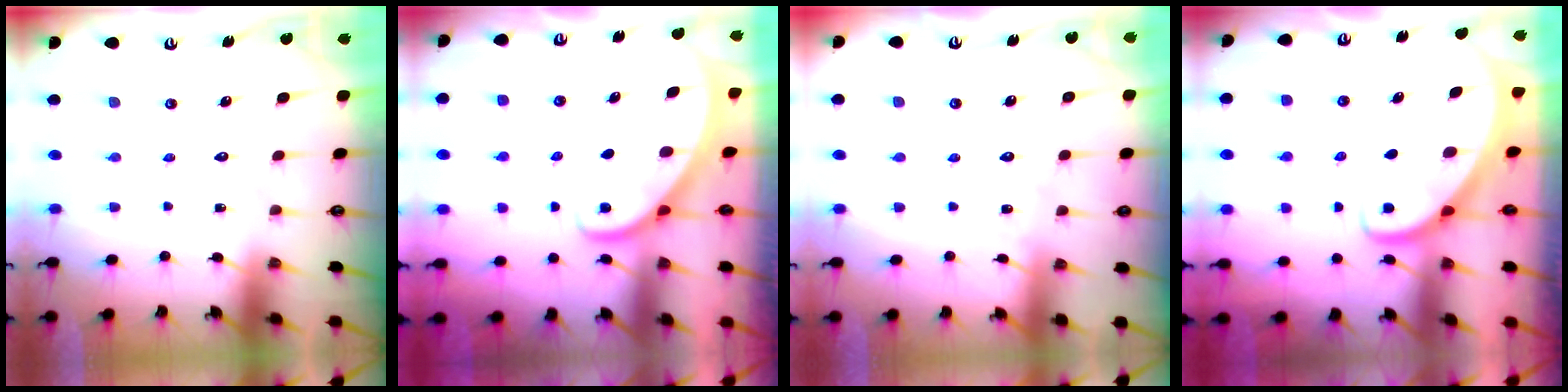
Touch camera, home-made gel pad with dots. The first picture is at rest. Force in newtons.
{"total": 2.3, "press": 2.3, "slide": 0.2}
{"total": 2.5, "press": 2.5, "slide": 0.3}
{"total": 2.7, "press": 2.7, "slide": 0.2}